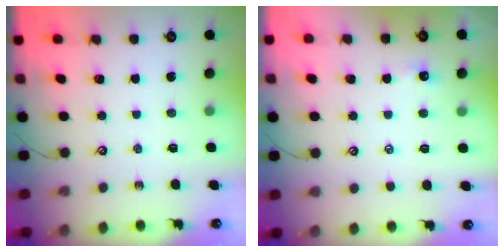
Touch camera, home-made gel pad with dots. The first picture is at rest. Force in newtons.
{"total": 2.4, "press": 2.3, "slide": 0.3}